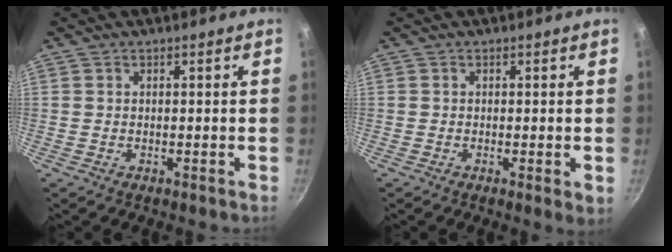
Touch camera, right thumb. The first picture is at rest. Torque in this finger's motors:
{"motor_torque": [-0.24, 0.13, -0.15, 0.03, -0.05]}